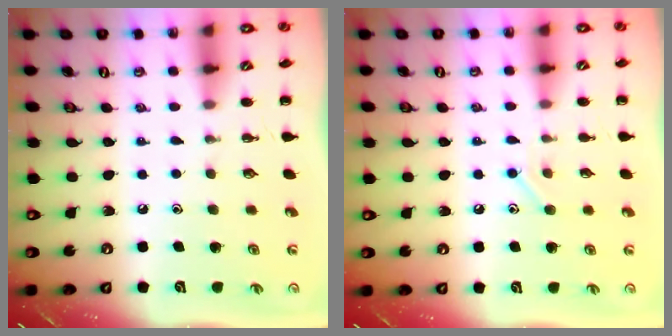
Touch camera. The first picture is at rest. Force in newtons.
{"total": 6.9, "press": 6.8, "slide": 1.4}